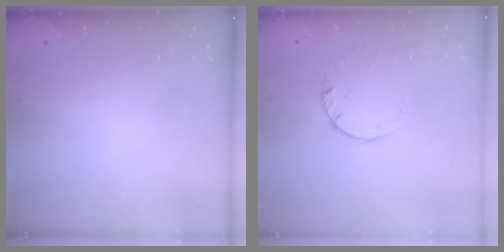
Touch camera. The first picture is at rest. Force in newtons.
{"total": 0.9, "press": 0.8, "slide": 0.2}